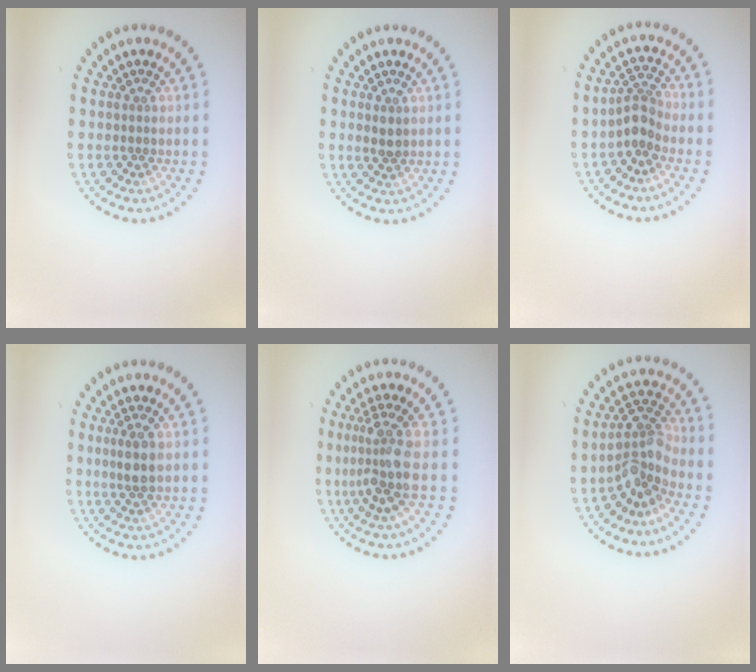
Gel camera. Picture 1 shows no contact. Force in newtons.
{"total": 1.4, "press": 1.4, "slide": 0.2}
{"total": 2.5, "press": 2.0, "slide": 1.6}
{"total": 2.1, "press": 1.9, "slide": 0.9}
{"total": 3.8, "press": 2.8, "slide": 2.5}
{"total": 3.5, "press": 3.0, "slide": 1.9}